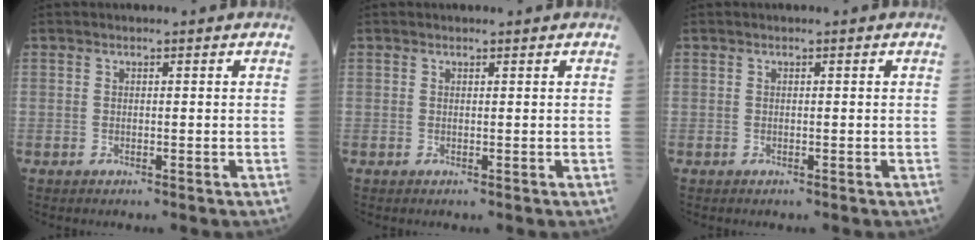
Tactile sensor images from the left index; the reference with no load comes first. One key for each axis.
{"total": 0.0}
{"total": 0.0}